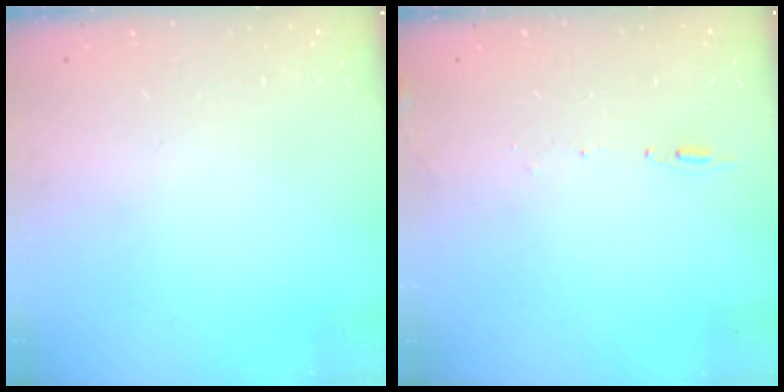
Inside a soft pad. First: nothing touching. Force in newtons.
{"total": 5.6, "press": 5.3, "slide": 1.7}